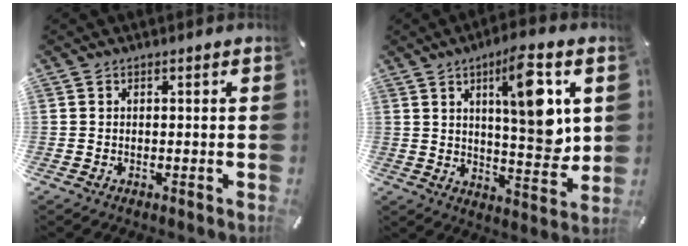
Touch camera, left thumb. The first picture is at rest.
{"total": 14.8, "force": [5.3, 4.3, 13.1], "torque": [-0.181, -0.031, 0.079]}